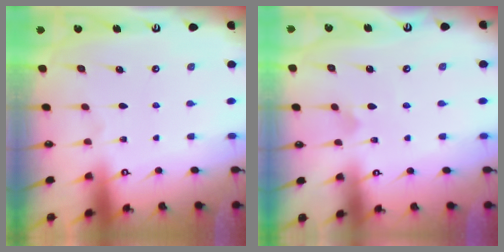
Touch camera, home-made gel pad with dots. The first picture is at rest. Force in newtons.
{"total": 2.0, "press": 2.0, "slide": 0.1}